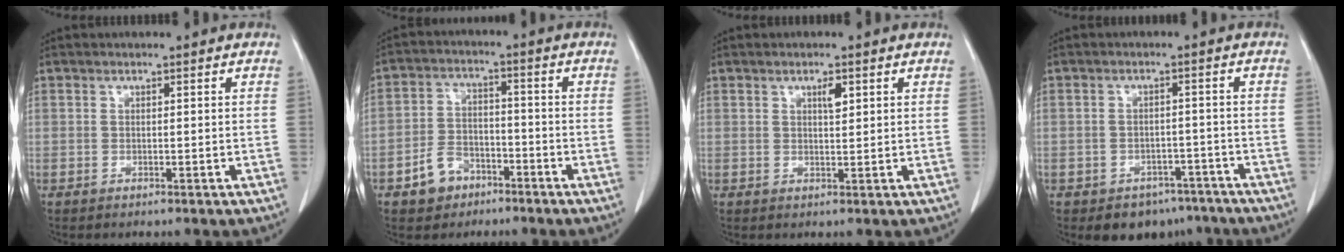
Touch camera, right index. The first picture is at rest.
{"total": 6.3, "force": [-3.6, 4.5, 2.4], "torque": [-0.053, 0.014, -0.055]}
{"total": 1.9, "force": [0.9, 0.6, 1.6], "torque": [-0.027, -0.002, 0.015]}
{"total": 7.0, "force": [-5.3, 4.4, 1.3], "torque": [0.004, 0.016, -0.069]}